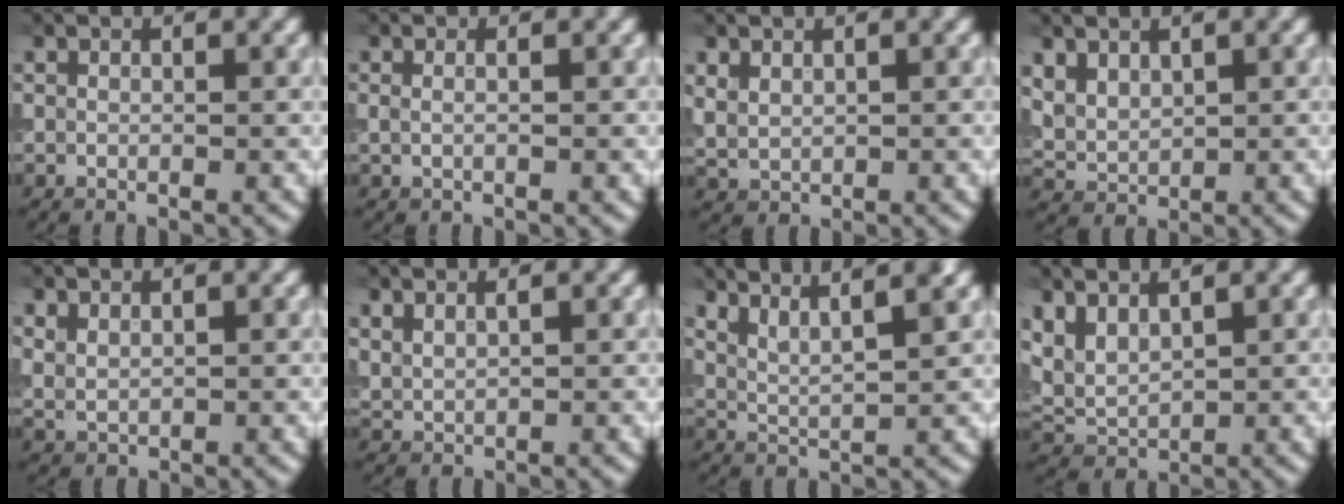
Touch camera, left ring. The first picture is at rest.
{"total": 0.8, "force": [0.2, 0.4, 0.7], "torque": [-0.016, -0.003, 0.001]}
{"total": 1.6, "force": [0.8, 1.0, 0.9], "torque": [-0.024, -0.001, 0.021]}
{"total": 3.0, "force": [1.5, 2.1, 1.5], "torque": [-0.044, -0.007, 0.038]}
{"total": 1.3, "force": [0.8, 0.8, 0.8], "torque": [-0.021, -0.002, 0.020]}
{"total": 1.1, "force": [0.8, 0.4, 0.6], "torque": [-0.020, -0.003, 0.020]}
{"total": 5.1, "force": [3.9, 1.4, 3.1], "torque": [-0.044, 0.027, 0.039]}
{"total": 3.1, "force": [1.8, 1.7, 1.9], "torque": [-0.051, 0.002, 0.036]}